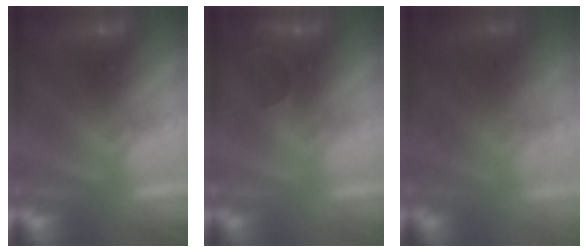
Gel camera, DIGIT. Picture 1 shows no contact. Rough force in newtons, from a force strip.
{"total": 2.9}
{"total": 7.4}